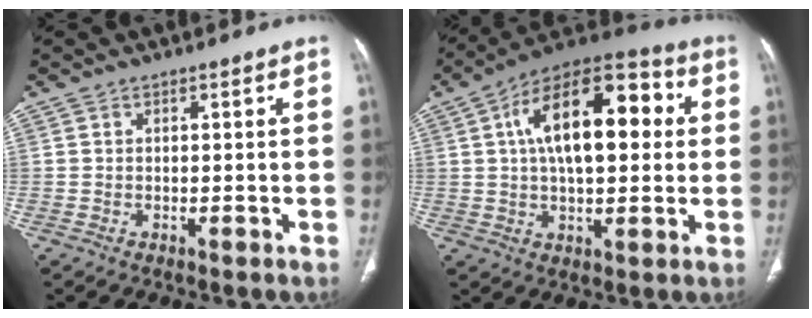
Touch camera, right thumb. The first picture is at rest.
{"total": 20.2, "force": [3.9, 9.9, 17.2], "torque": [-0.247, 0.028, 0.053]}